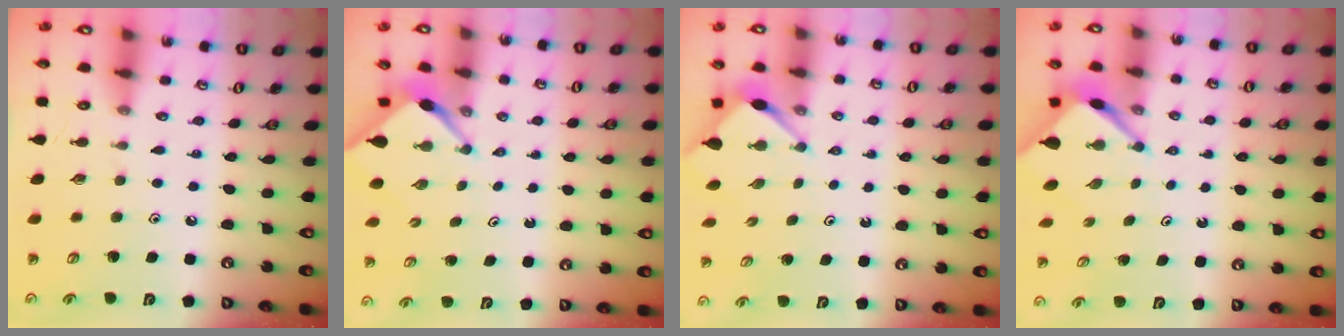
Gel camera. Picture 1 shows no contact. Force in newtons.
{"total": 2.5, "press": 2.5, "slide": 0.3}
{"total": 3.5, "press": 3.5, "slide": 0.3}
{"total": 3.8, "press": 3.8, "slide": 0.3}